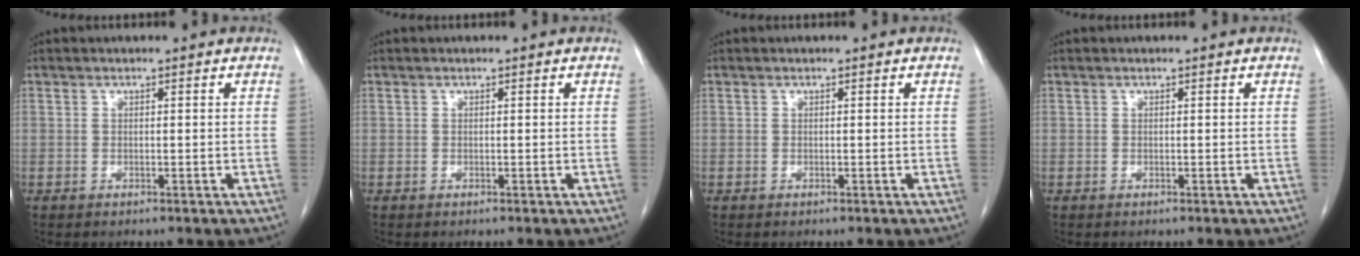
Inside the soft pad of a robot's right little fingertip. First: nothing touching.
{"total": 0.0}
{"total": 0.0}
{"total": 0.0}